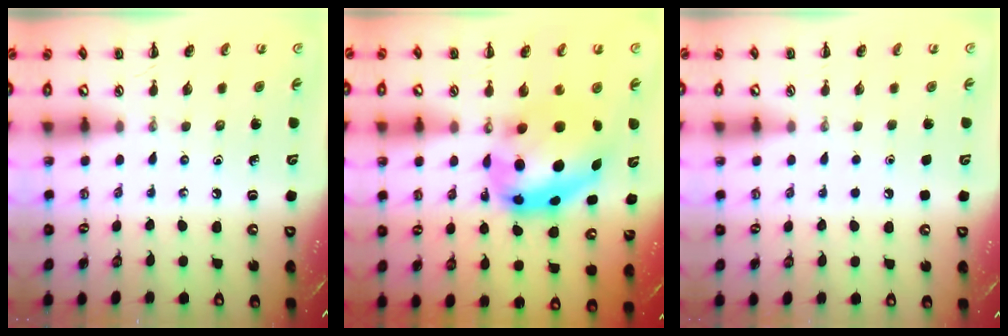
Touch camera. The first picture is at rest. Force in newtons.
{"total": 12.8, "press": 12.4, "slide": 3.1}
{"total": 1.7, "press": 1.6, "slide": 0.1}